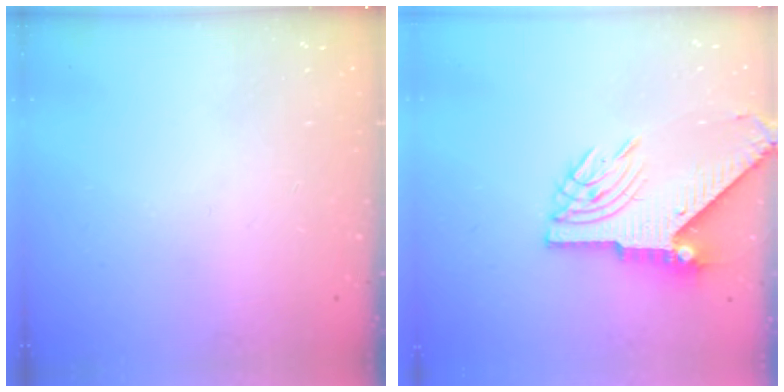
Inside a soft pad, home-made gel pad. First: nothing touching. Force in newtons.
{"total": 9.8, "press": 9.7, "slide": 1.3}